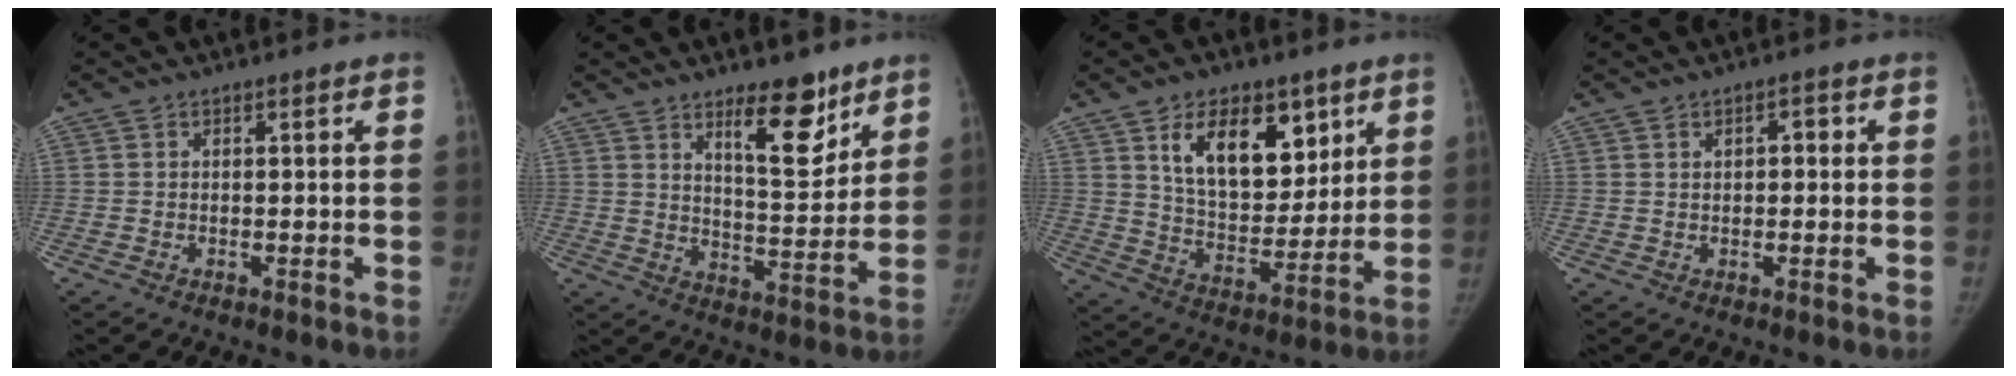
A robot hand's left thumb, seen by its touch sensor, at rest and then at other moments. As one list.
[{"total": 10.9, "force": [7.1, 4.1, 7.3], "torque": [-0.079, -0.055, 0.115]}, {"total": 16.1, "force": [7.6, 9.4, 10.6], "torque": [-0.121, -0.045, 0.140]}, {"total": 2.1, "force": [0.4, 1.3, 1.6], "torque": [-0.016, 0.007, 0.004]}]